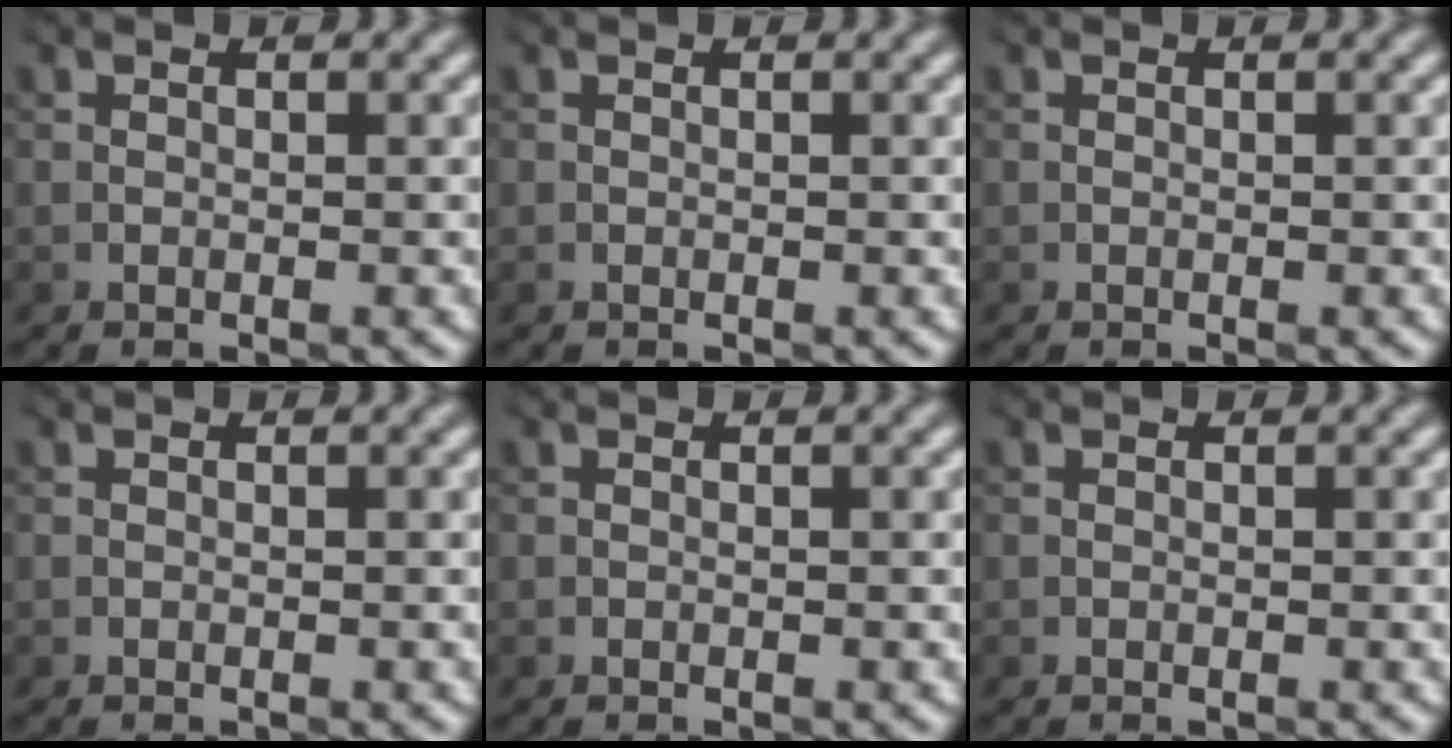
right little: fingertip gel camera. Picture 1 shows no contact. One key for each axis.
{"total": 0.0}
{"total": 0.0}
{"total": 0.0}
{"total": 0.0}
{"total": 0.0}